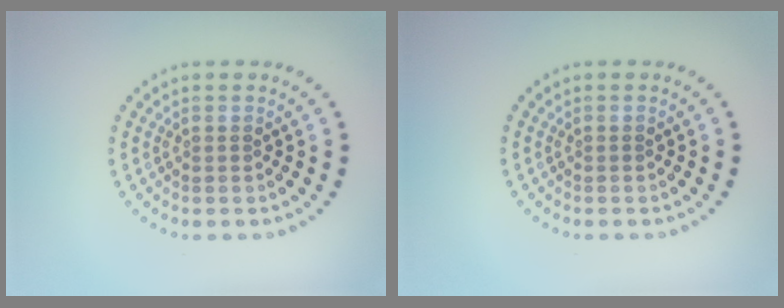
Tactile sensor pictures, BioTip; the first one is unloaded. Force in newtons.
{"total": 0.0}